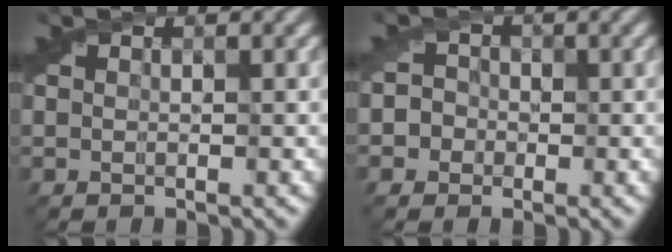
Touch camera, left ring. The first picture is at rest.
{"total": 3.5, "force": [-0.1, 3.3, 1.3], "torque": [0.005, 0.018, -0.034]}